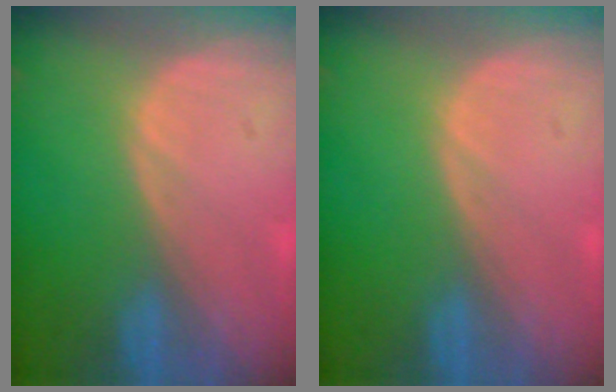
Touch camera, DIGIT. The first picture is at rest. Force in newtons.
{"total": 0.0}